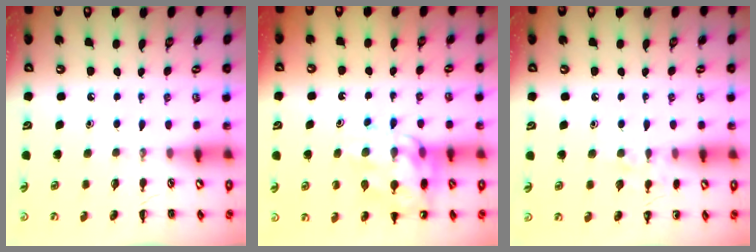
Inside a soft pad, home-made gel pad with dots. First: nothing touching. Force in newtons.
{"total": 14.3, "press": 14.1, "slide": 2.4}
{"total": 6.4, "press": 6.1, "slide": 1.8}